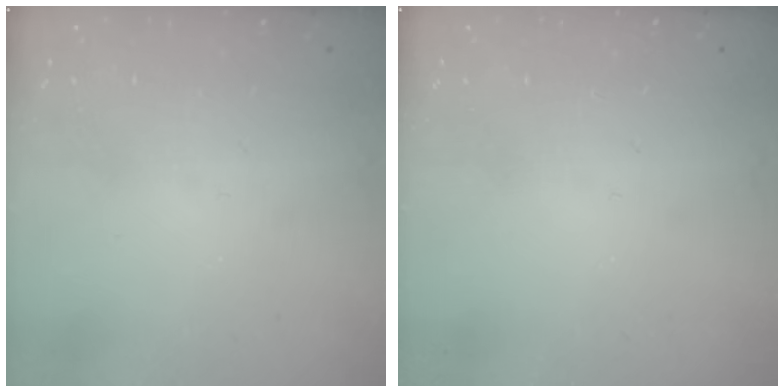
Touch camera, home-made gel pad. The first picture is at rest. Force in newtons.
{"total": 0.0}